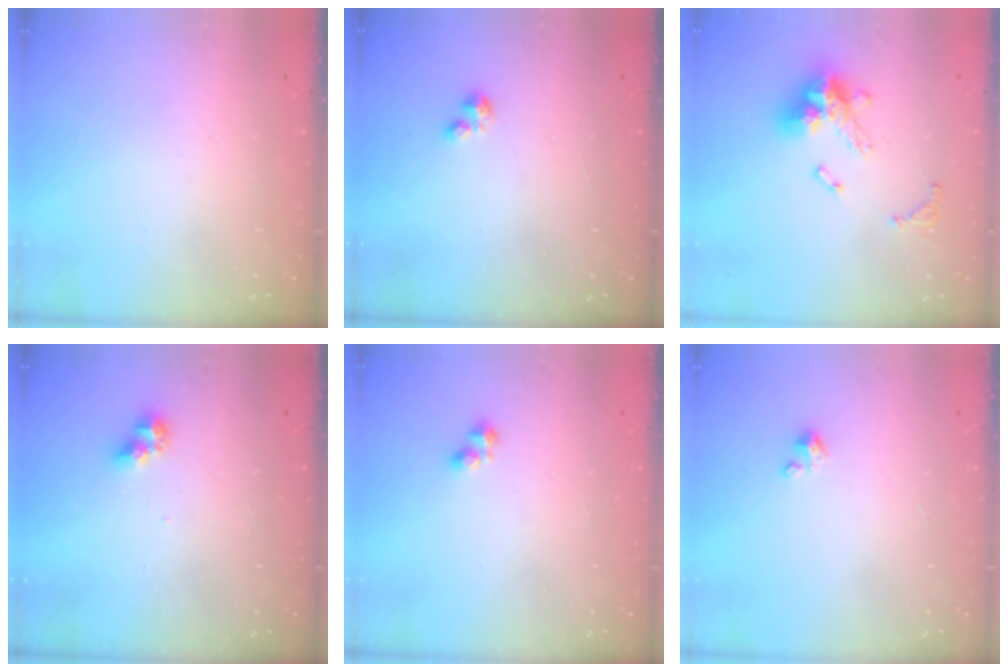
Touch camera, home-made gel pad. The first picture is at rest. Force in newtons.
{"total": 0.7, "press": 0.6, "slide": 0.2}
{"total": 13.4, "press": 13.4, "slide": 0.9}
{"total": 6.3, "press": 6.3, "slide": 0.5}
{"total": 2.7, "press": 2.7, "slide": 0.4}
{"total": 2.0, "press": 1.9, "slide": 0.3}